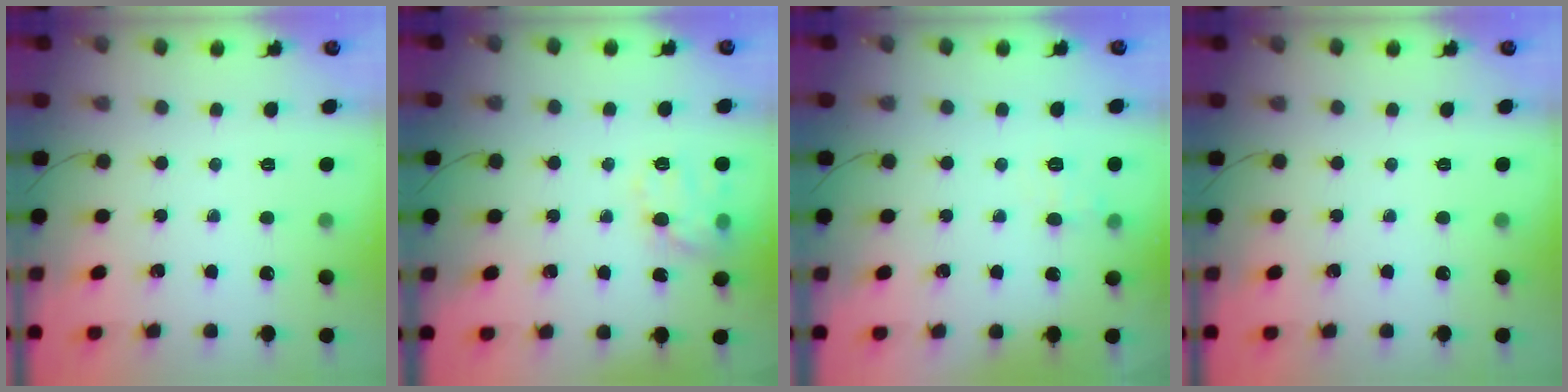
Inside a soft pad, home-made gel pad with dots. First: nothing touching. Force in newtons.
{"total": 11.4, "press": 11.4, "slide": 0.5}
{"total": 6.2, "press": 6.0, "slide": 1.8}
{"total": 0.0}